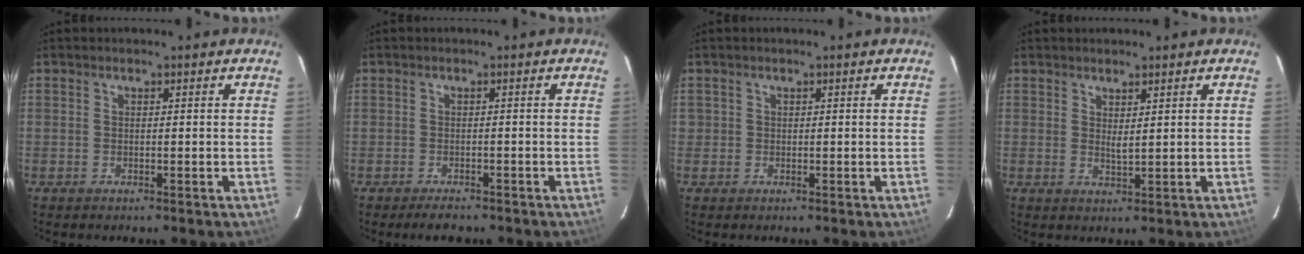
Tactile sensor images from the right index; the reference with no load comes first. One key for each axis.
{"total": 2.9, "fx": -2.3, "fy": 1.5, "fz": 1.0, "tx": -0.015, "ty": 0.004, "tz": -0.034}
{"total": 0.9, "fx": 0.0, "fy": 0.9, "fz": -0.1, "tx": 0.004, "ty": 0.003, "tz": 0.000}
{"total": 2.0, "fx": 1.2, "fy": 0.4, "fz": 1.5, "tx": -0.026, "ty": -0.003, "tz": 0.019}